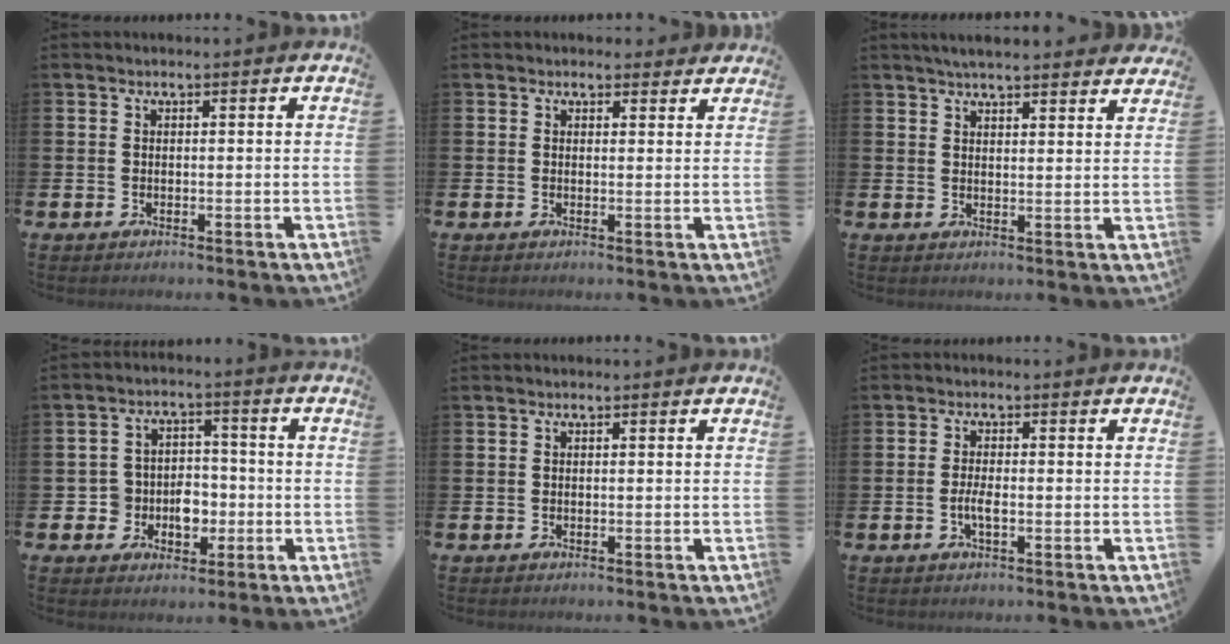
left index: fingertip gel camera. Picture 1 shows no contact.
{"total": 1.7, "force": [1.5, 0.7, 0.1], "torque": [0.010, -0.003, 0.024]}
{"total": 4.1, "force": [4.0, 0.3, 1.0], "torque": [-0.028, -0.014, 0.073]}
{"total": 5.2, "force": [-1.5, 4.7, 1.5], "torque": [-0.042, 0.013, -0.031]}
{"total": 0.0}
{"total": 2.2, "force": [-0.6, 0.7, 2.1], "torque": [-0.035, 0.001, -0.011]}